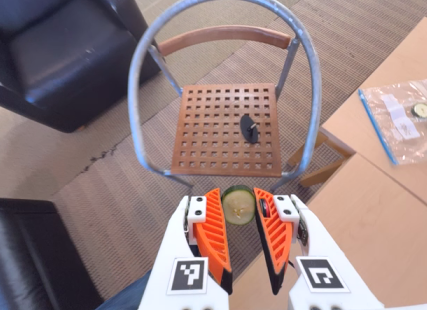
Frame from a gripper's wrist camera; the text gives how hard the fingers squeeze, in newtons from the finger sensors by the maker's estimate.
{"total": 8.8, "left": 9.0, "right": 8.5}